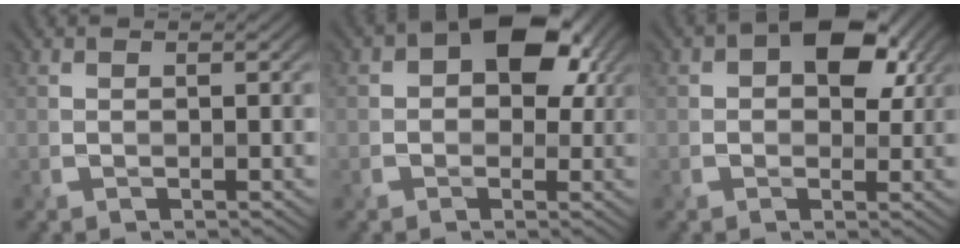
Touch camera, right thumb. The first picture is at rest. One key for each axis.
{"total": 8.0, "fx": 2.1, "fy": 5.6, "fz": 5.3, "tx": -0.063, "ty": 0.002, "tz": 0.024}
{"total": 7.3, "fx": 2.2, "fy": 4.8, "fz": 5.0, "tx": -0.071, "ty": -0.002, "tz": 0.027}